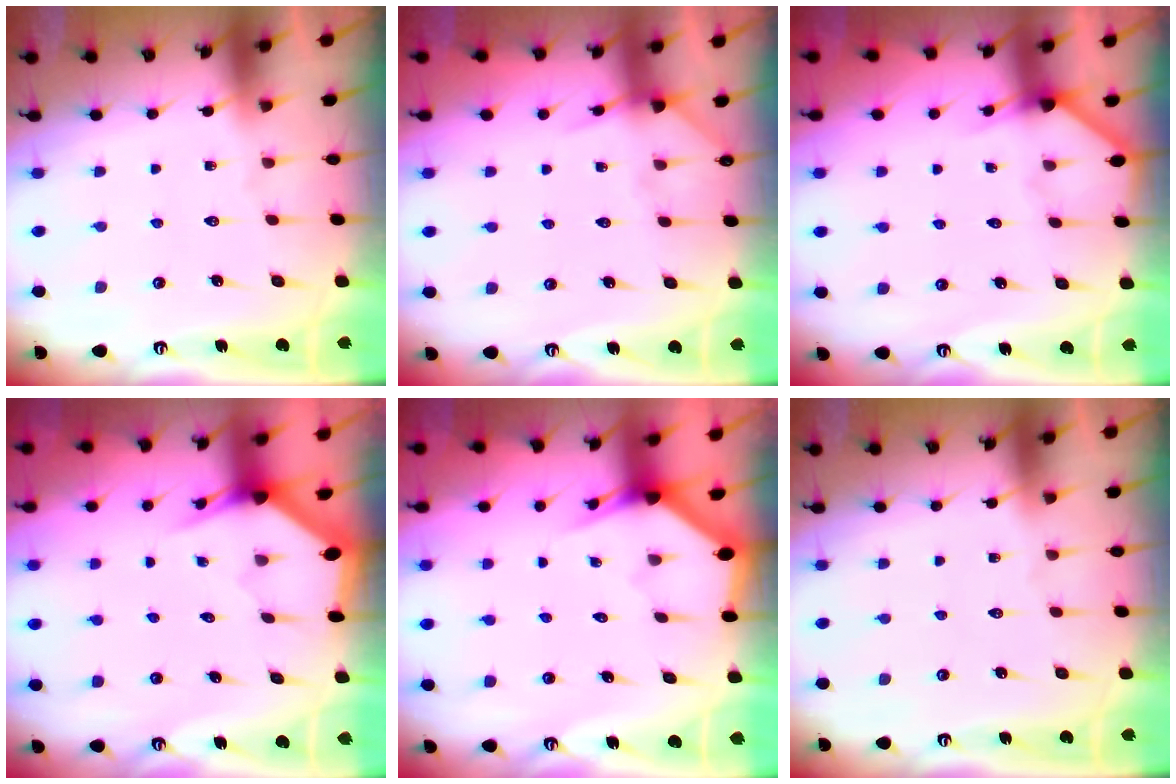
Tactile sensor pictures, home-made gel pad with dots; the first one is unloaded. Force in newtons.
{"total": 3.9, "press": 3.9, "slide": 0.3}
{"total": 5.2, "press": 5.2, "slide": 0.4}
{"total": 3.0, "press": 3.0, "slide": 0.1}
{"total": 2.8, "press": 2.8, "slide": 0.1}
{"total": 0.0}